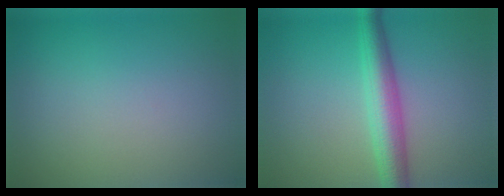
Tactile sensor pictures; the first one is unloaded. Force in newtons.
{"total": 4.6, "press": 4.5, "slide": 0.1}